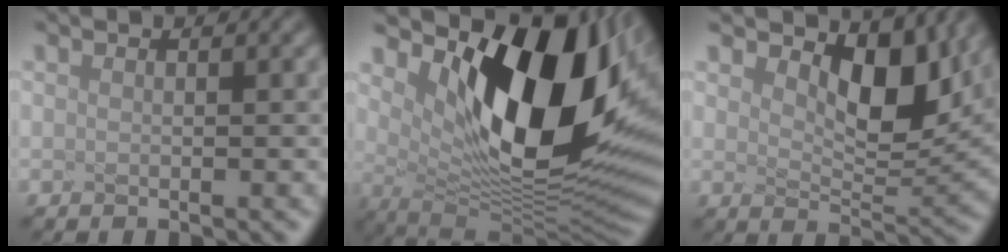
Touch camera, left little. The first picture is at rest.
{"total": 13.1, "force": [3.2, 6.4, 10.9], "torque": [-0.178, -0.019, 0.091]}
{"total": 4.4, "force": [2.1, 2.0, 3.3], "torque": [-0.072, -0.012, 0.052]}